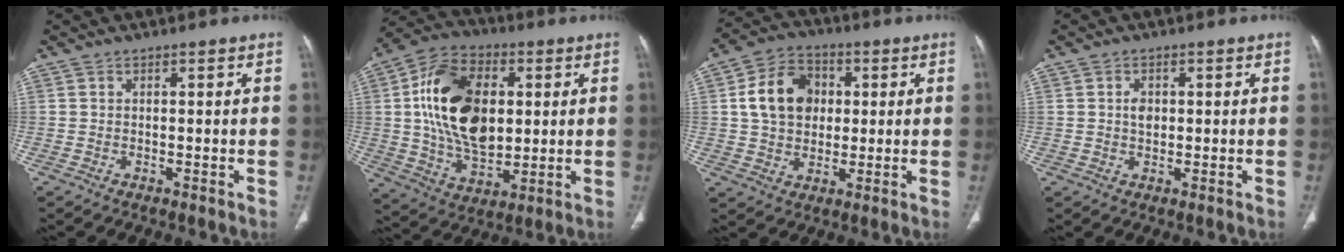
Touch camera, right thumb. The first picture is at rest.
{"total": 20.3, "force": [3.1, 12.8, 15.4], "torque": [-0.249, 0.000, 0.059]}
{"total": 12.1, "force": [1.9, 9.5, 7.3], "torque": [-0.104, 0.009, 0.029]}
{"total": 2.3, "force": [0.4, 1.6, 1.5], "torque": [-0.016, 0.003, 0.009]}